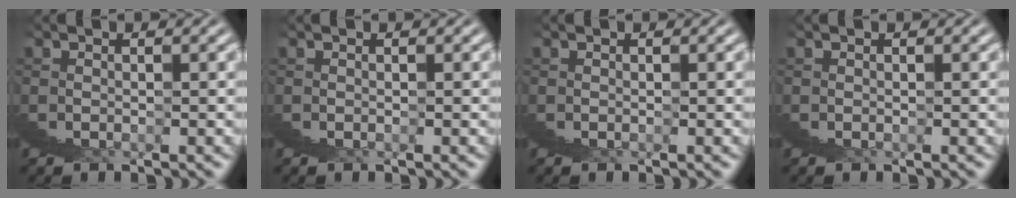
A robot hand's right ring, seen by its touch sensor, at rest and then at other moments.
{"total": 0.0}
{"total": 0.0}
{"total": 0.0}